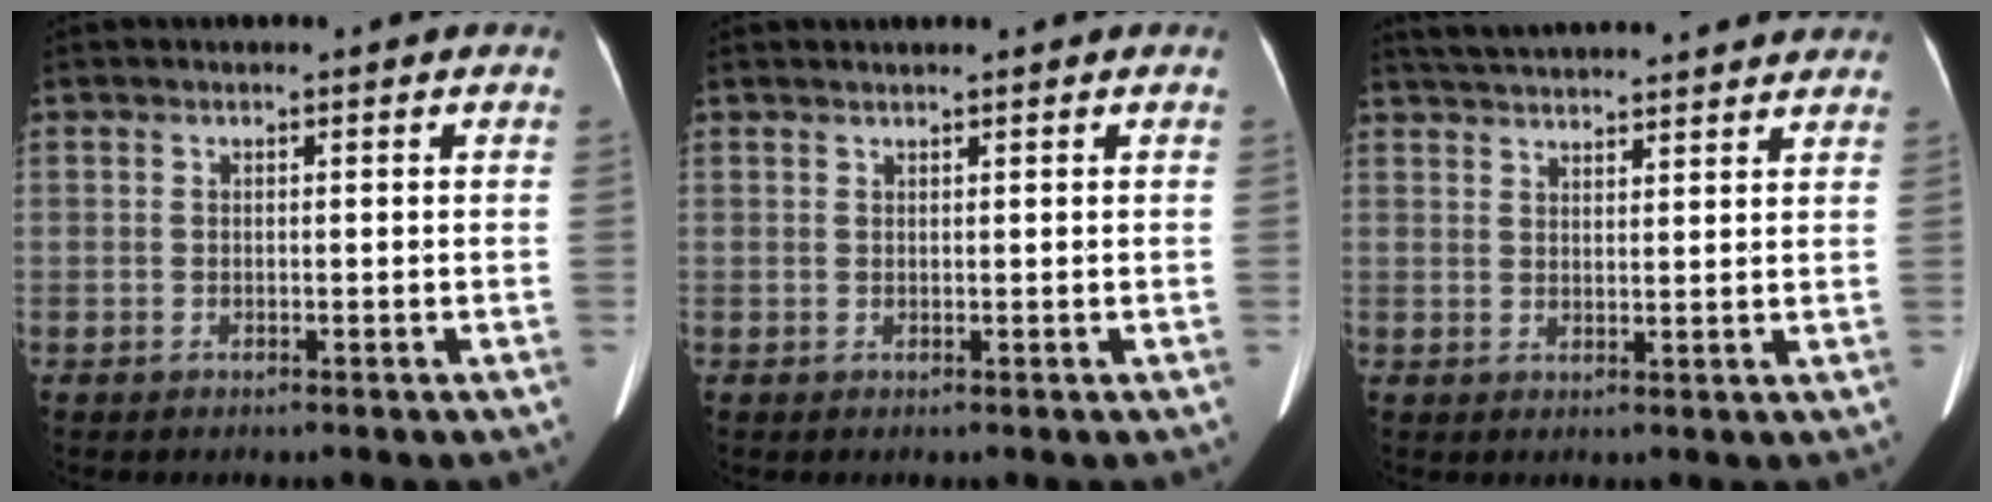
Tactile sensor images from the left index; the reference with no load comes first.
{"total": 1.2, "force": [1.1, -0.1, 0.4], "torque": [-0.008, 0.017, 0.024]}
{"total": 17.0, "force": [15.9, 1.6, 5.8], "torque": [-0.099, 0.041, 0.221]}